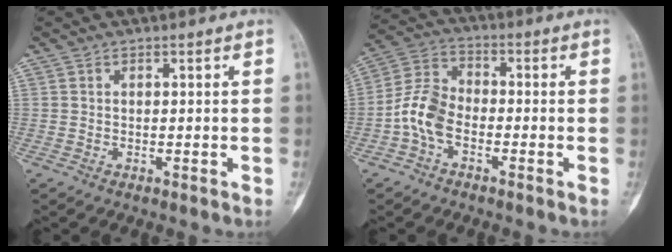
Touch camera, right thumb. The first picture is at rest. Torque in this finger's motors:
{"motor_torque": [0.29, 0.26, 0.10, -0.08, 0.07]}